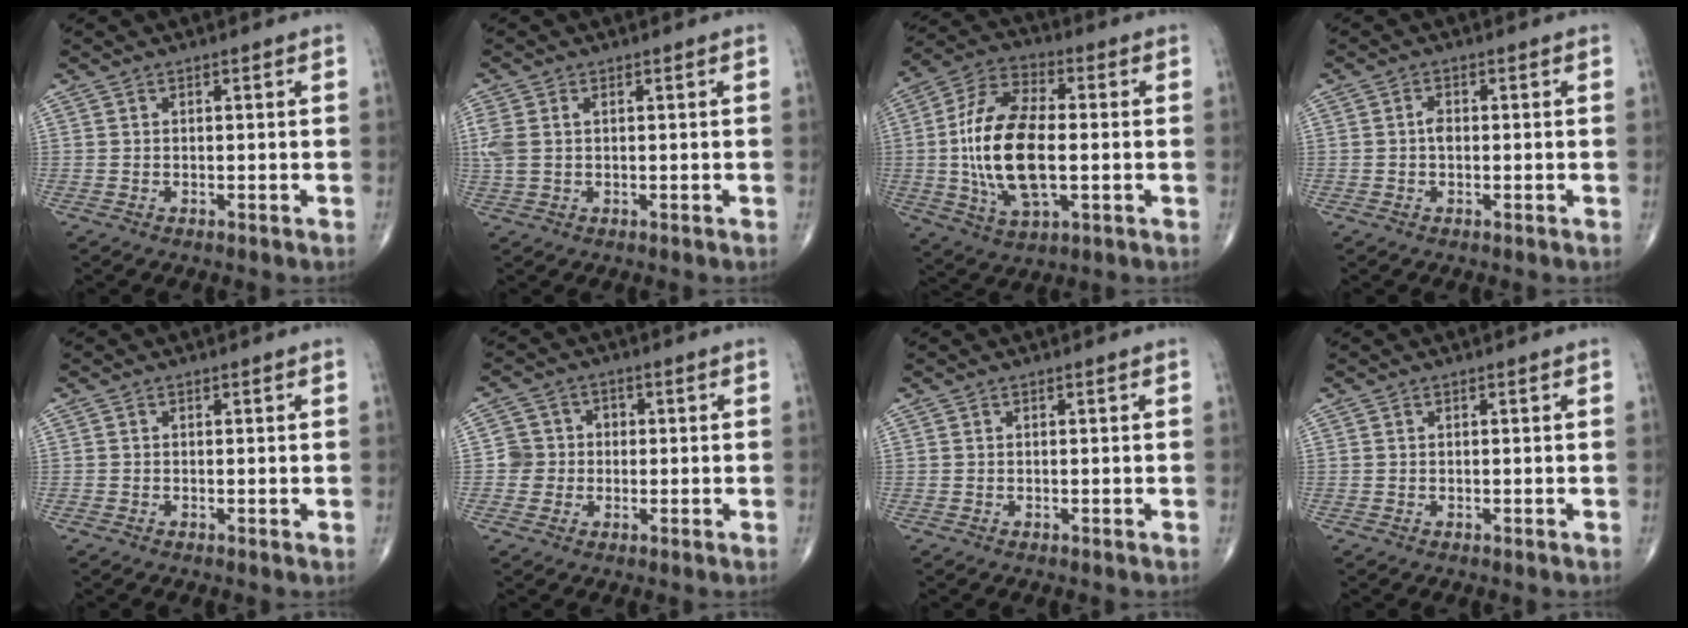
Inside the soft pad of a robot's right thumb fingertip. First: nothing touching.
{"total": 4.8, "force": [0.8, 3.1, 3.6], "torque": [-0.117, 0.014, 0.020]}
{"total": 18.1, "force": [-0.9, 8.9, 15.7], "torque": [-0.310, 0.011, -0.015]}
{"total": 1.6, "force": [-0.1, 1.0, 1.2], "torque": [-0.016, 0.003, -0.005]}
{"total": 0.0}
{"total": 4.5, "force": [-0.4, 4.5, 0.5], "torque": [0.026, 0.012, -0.015]}
{"total": 0.0}
{"total": 0.0}